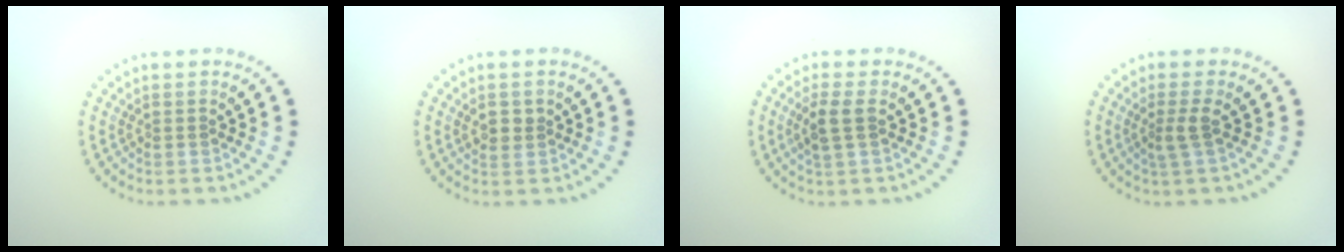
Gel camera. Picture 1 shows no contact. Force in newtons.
{"total": 1.6, "press": 1.6, "slide": 0.3}
{"total": 2.4, "press": 2.1, "slide": 1.0}
{"total": 1.8, "press": 1.3, "slide": 1.3}